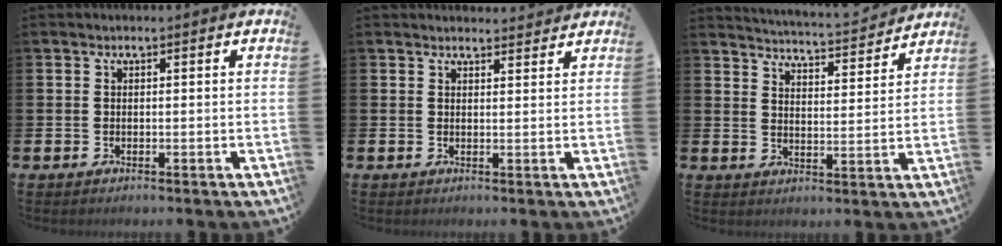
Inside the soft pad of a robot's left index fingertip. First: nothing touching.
{"total": 2.1, "force": [2.1, 0.4, 0.0], "torque": [0.006, -0.012, 0.035]}
{"total": 5.0, "force": [5.0, 0.0, 0.3], "torque": [-0.022, -0.045, 0.085]}